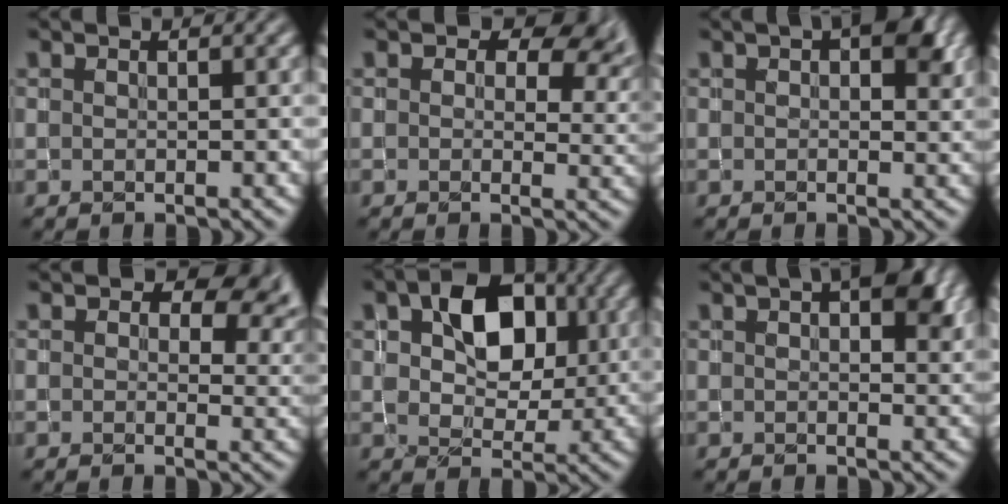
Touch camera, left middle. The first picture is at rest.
{"total": 6.6, "force": [2.8, 4.2, 4.3], "torque": [-0.060, 0.000, 0.041]}
{"total": 4.7, "force": [1.9, 2.5, 3.6], "torque": [-0.032, 0.008, 0.019]}
{"total": 6.7, "force": [2.7, 4.3, 4.3], "torque": [-0.058, -0.001, 0.041]}
{"total": 7.0, "force": [1.7, 4.7, 4.9], "torque": [-0.083, 0.006, 0.018]}
{"total": 5.5, "force": [2.4, 2.8, 4.1], "torque": [-0.037, 0.013, 0.024]}